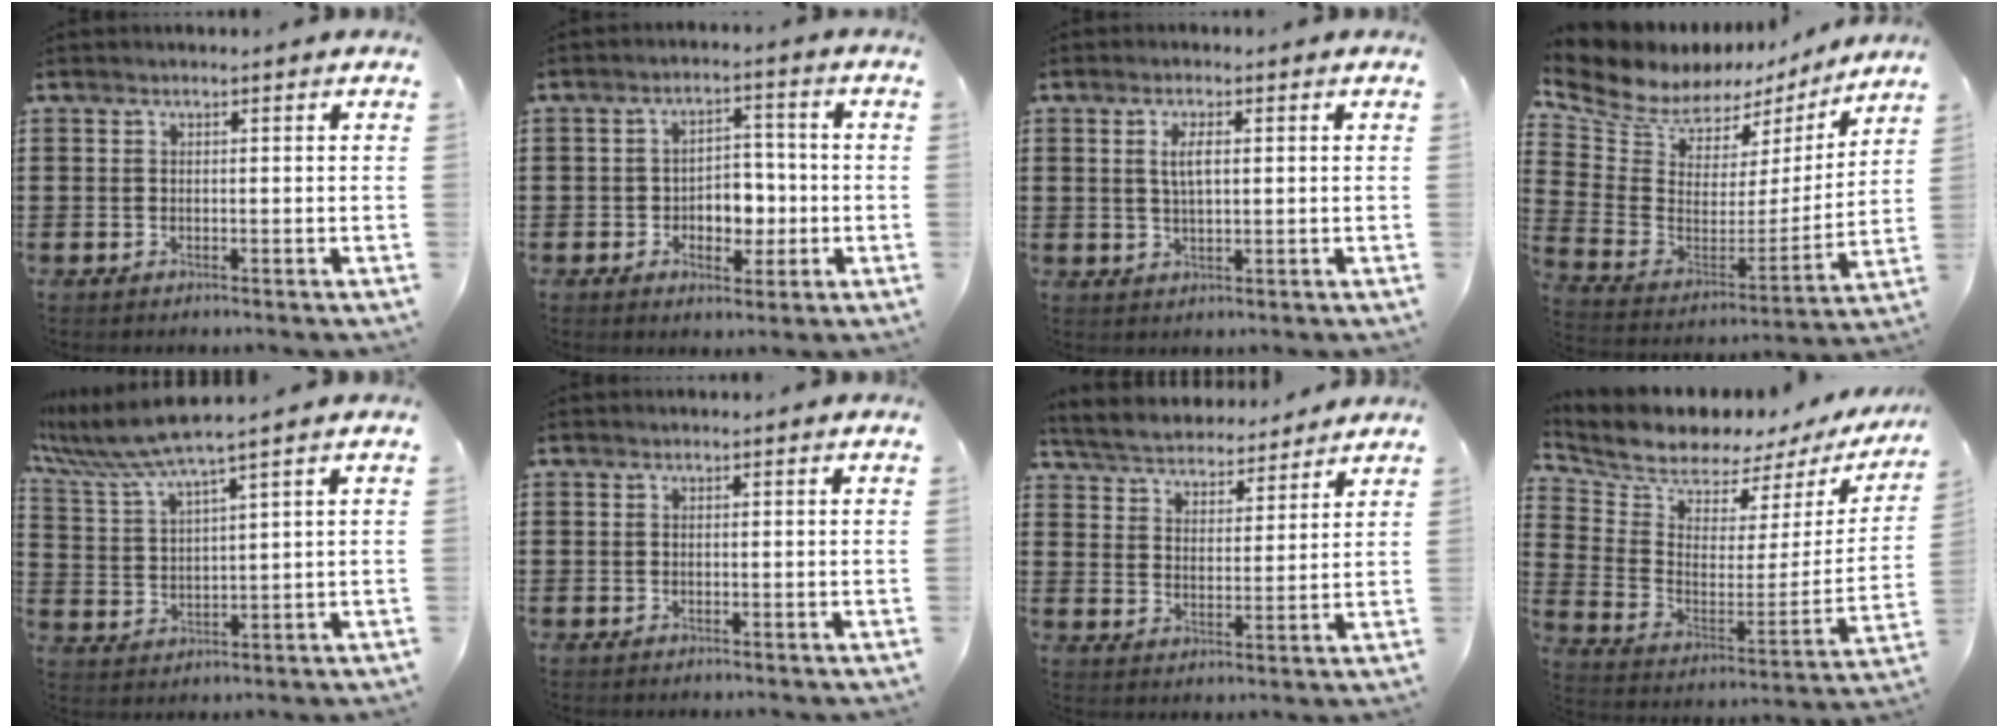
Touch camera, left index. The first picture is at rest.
{"total": 4.6, "force": [-1.1, 3.5, 2.9], "torque": [-0.055, 0.007, -0.026]}
{"total": 3.3, "force": [0.7, 1.2, 3.0], "torque": [-0.063, 0.007, 0.009]}
{"total": 7.7, "force": [6.8, 3.4, 1.1], "torque": [-0.069, -0.053, 0.121]}
{"total": 6.6, "force": [5.5, -0.3, 3.5], "torque": [-0.096, -0.025, 0.094]}
{"total": 0.0}
{"total": 4.7, "force": [4.7, 0.4, 0.2], "torque": [-0.030, -0.031, 0.079]}
{"total": 6.4, "force": [6.2, 1.5, 0.9], "torque": [-0.062, -0.056, 0.105]}